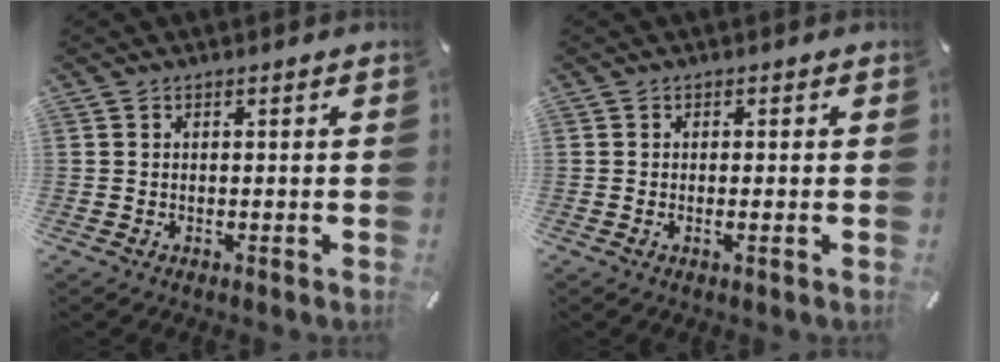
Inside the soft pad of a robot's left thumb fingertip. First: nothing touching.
{"total": 1.2, "force": [-0.1, 0.1, 1.2], "torque": [-0.020, -0.002, -0.002]}